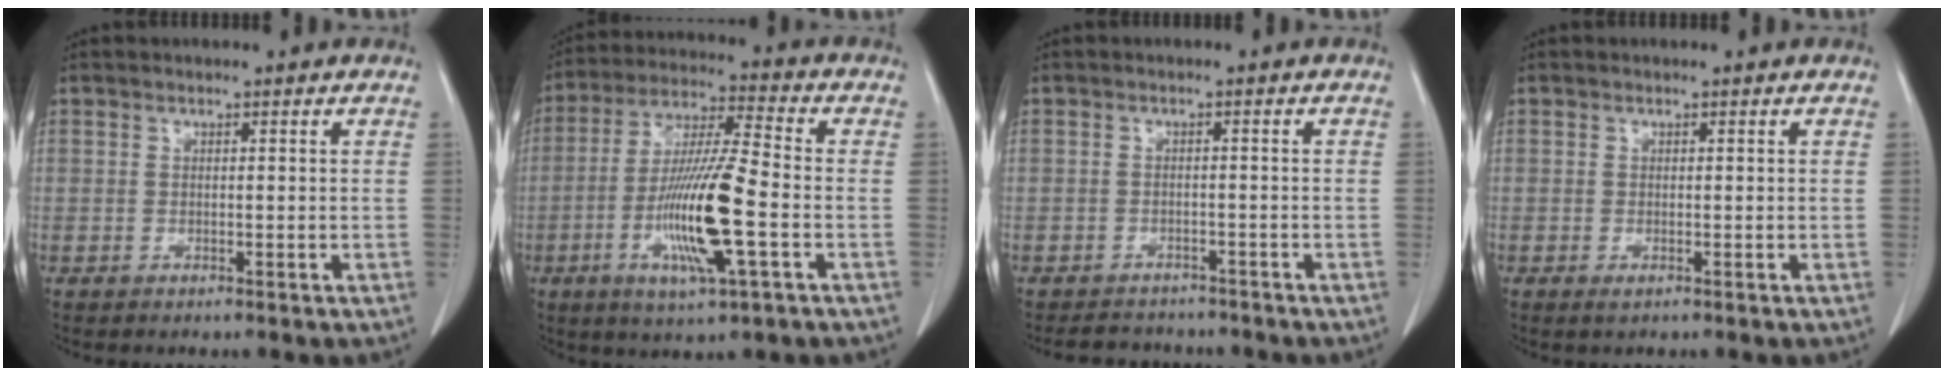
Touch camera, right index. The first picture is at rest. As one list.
[{"total": 14.6, "force": [-4.0, 0.9, 14.0], "torque": [-0.275, -0.013, -0.077]}, {"total": 5.3, "force": [-4.8, 2.0, 0.8], "torque": [-0.008, 0.003, -0.064]}, {"total": 0.7, "force": [-0.3, 0.2, 0.6], "torque": [-0.007, -0.002, -0.001]}]